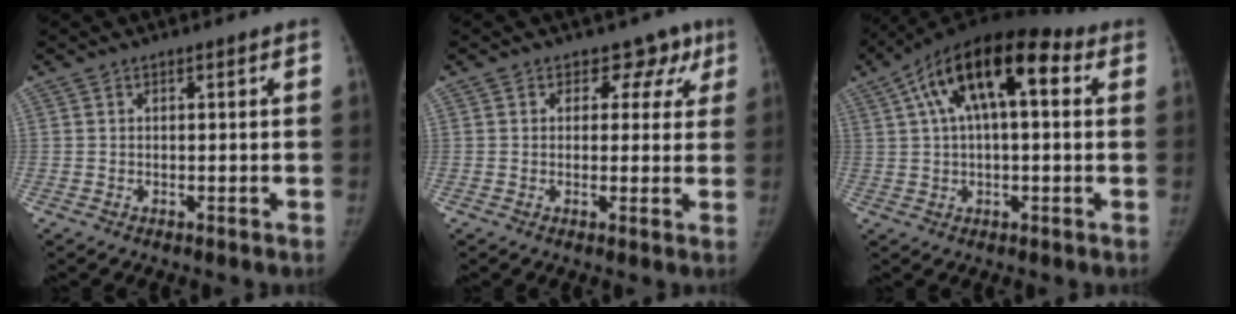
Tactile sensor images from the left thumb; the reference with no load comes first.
{"total": 5.7, "force": [3.2, 4.6, 1.2], "torque": [0.031, -0.007, 0.025]}
{"total": 17.7, "force": [5.6, 8.1, 14.7], "torque": [-0.236, 0.036, 0.080]}